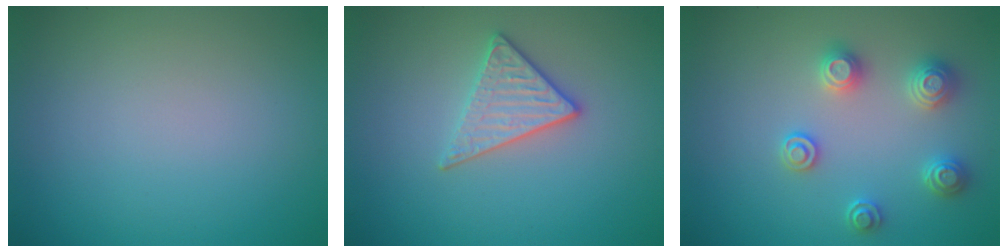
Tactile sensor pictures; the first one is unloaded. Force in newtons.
{"total": 2.8, "press": 2.6, "slide": 1.1}
{"total": 3.1, "press": 3.0, "slide": 0.8}